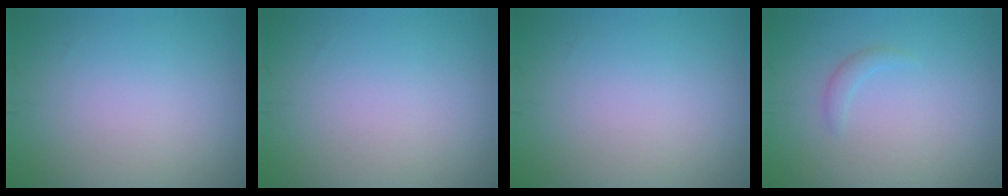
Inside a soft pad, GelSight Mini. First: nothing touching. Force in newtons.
{"total": 0.0}
{"total": 0.0}
{"total": 0.9, "press": 0.9, "slide": 0.1}